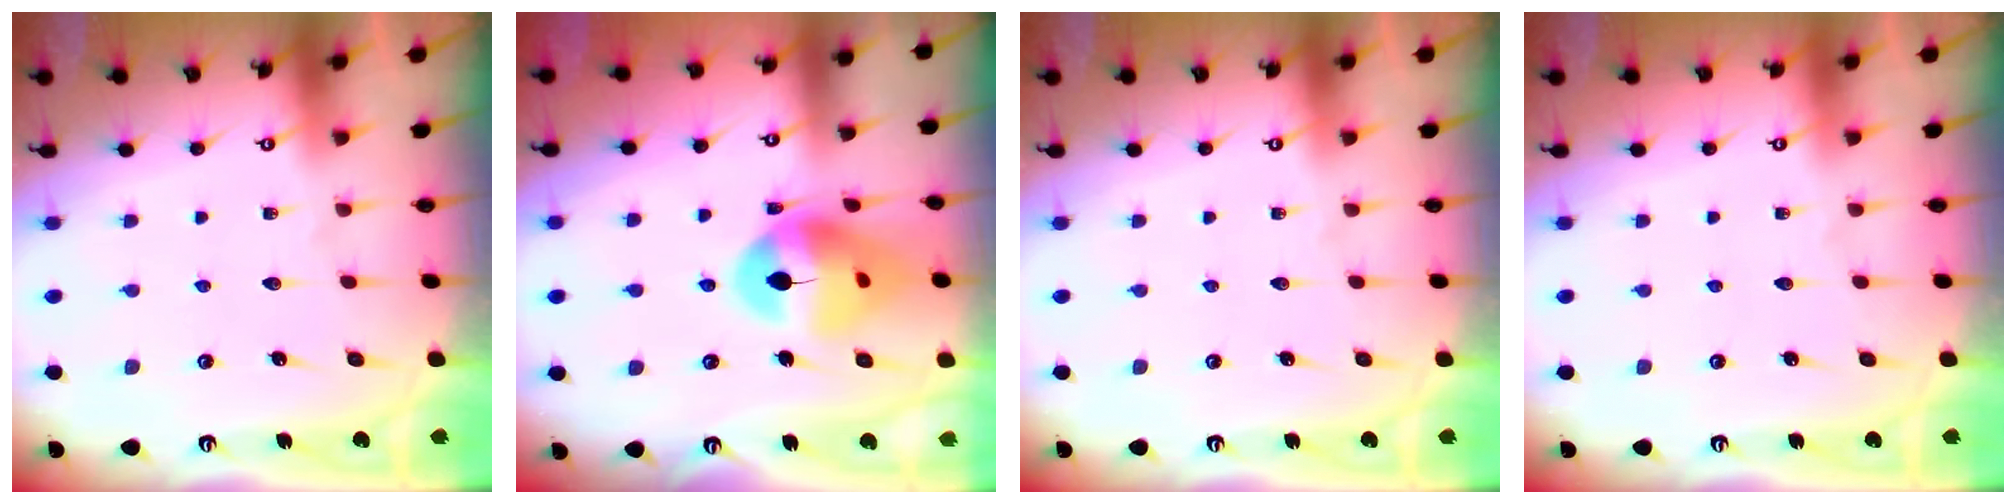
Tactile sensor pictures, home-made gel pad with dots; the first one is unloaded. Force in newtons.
{"total": 15.7, "press": 15.6, "slide": 1.8}
{"total": 0.0}
{"total": 0.0}